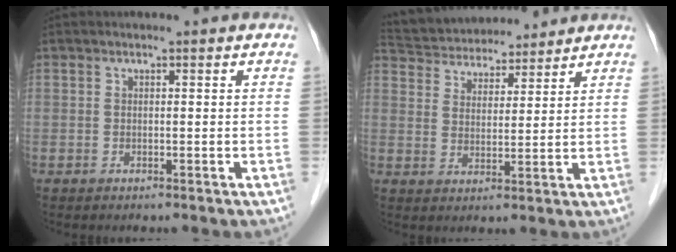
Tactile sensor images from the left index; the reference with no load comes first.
{"total": 14.1, "force": [12.9, 4.0, 3.8], "torque": [-0.074, 0.032, 0.214]}